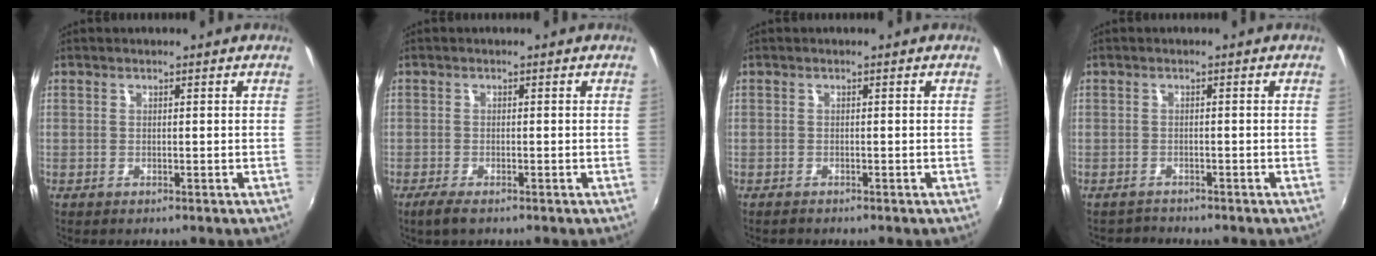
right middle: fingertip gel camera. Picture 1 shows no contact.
{"total": 2.7, "force": [-1.9, 0.8, 1.7], "torque": [-0.042, -0.007, -0.037]}
{"total": 0.9, "force": [-0.8, 0.3, 0.2], "torque": [-0.006, -0.003, -0.016]}
{"total": 1.5, "force": [-1.4, 0.3, -0.3], "torque": [0.000, 0.003, -0.025]}